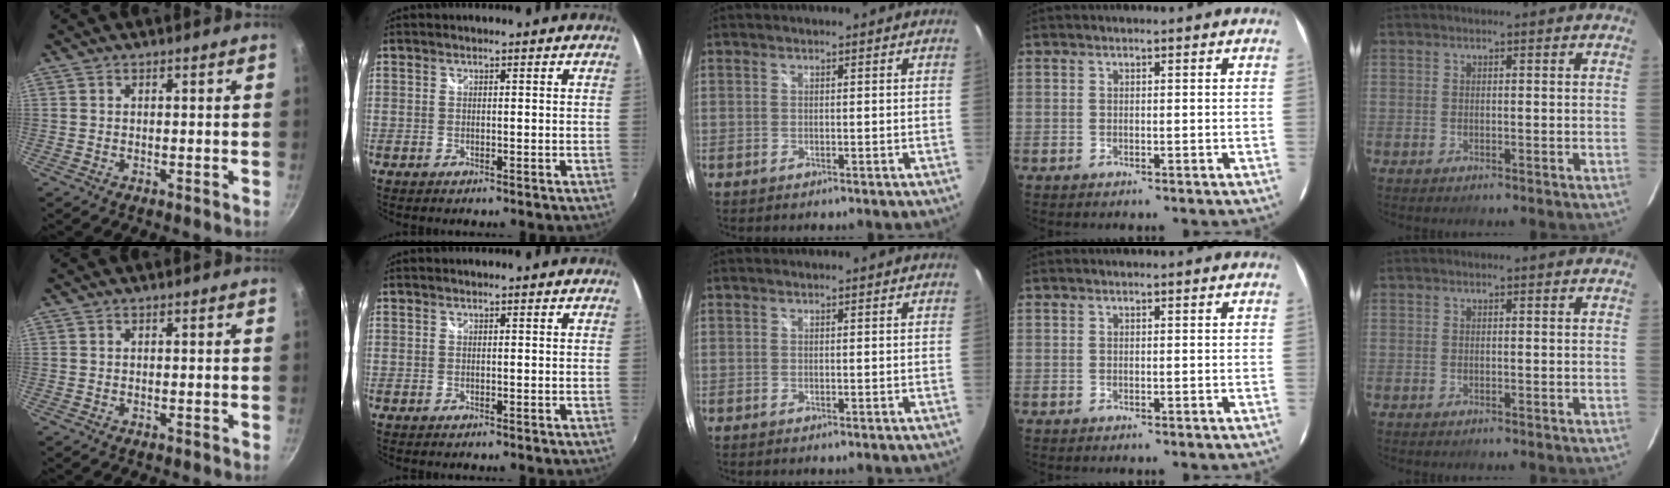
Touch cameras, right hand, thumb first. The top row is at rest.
{}